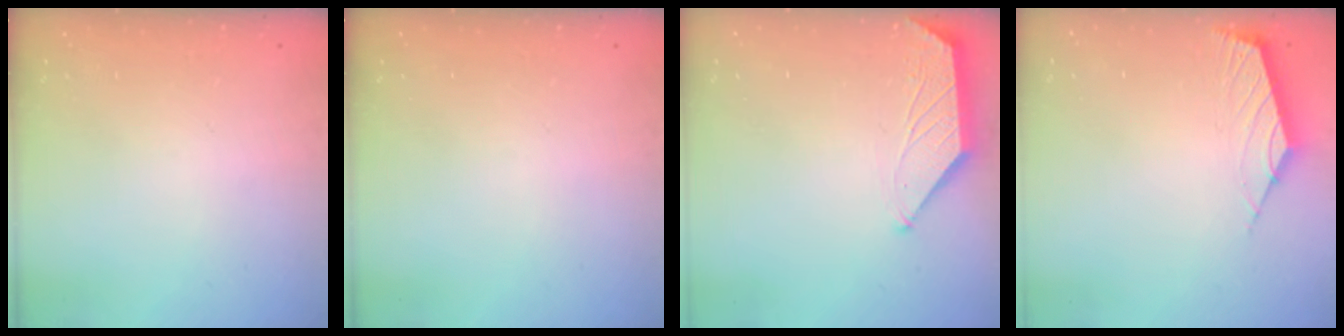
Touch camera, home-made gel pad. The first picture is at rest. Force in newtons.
{"total": 0.0}
{"total": 0.5, "press": 0.5, "slide": 0.2}
{"total": 2.5, "press": 2.4, "slide": 0.7}